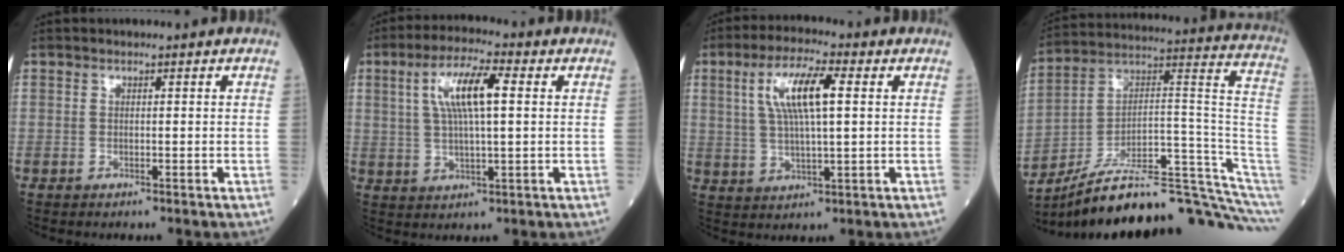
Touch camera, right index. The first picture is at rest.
{"total": 9.2, "force": [2.3, 1.8, 8.7], "torque": [-0.171, 0.015, 0.044]}
{"total": 9.6, "force": [2.6, 1.9, 9.0], "torque": [-0.180, 0.012, 0.050]}
{"total": 24.9, "force": [-20.1, 0.9, 14.6], "torque": [-0.134, 0.056, -0.306]}